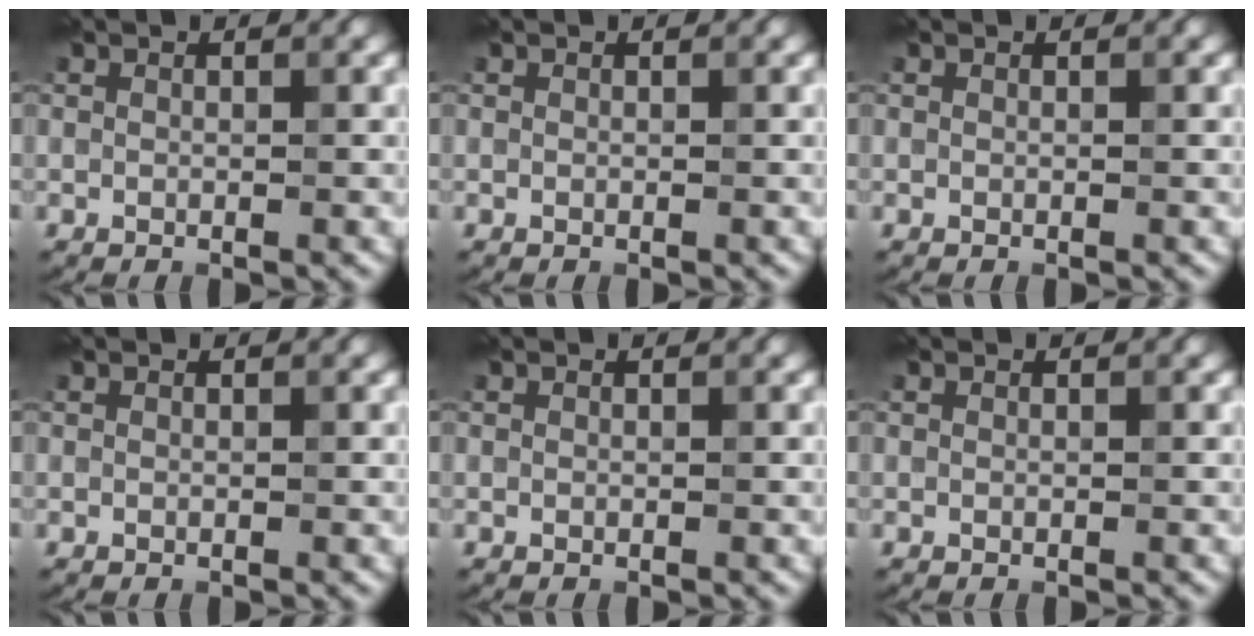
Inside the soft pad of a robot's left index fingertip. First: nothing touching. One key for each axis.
{"total": 0.0}
{"total": 0.0}
{"total": 0.0}
{"total": 0.0}
{"total": 0.0}